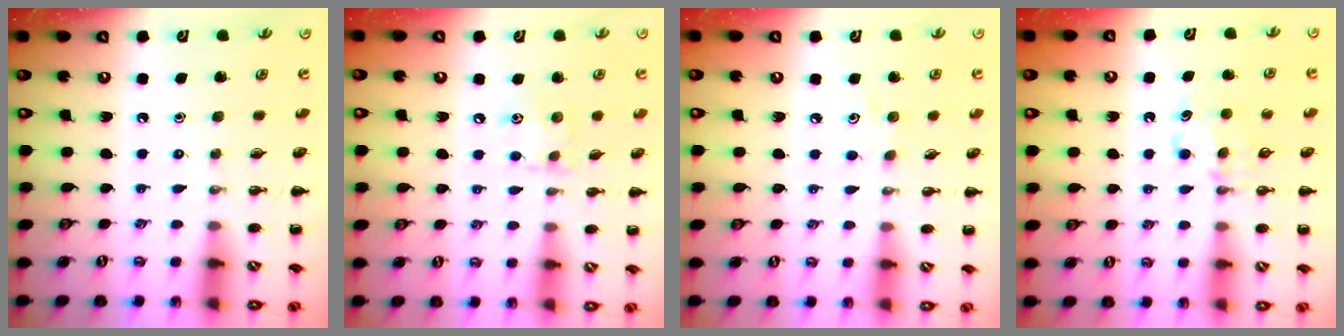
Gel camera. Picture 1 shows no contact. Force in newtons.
{"total": 7.2, "press": 7.1, "slide": 1.0}
{"total": 3.8, "press": 3.7, "slide": 1.0}
{"total": 6.7, "press": 6.5, "slide": 1.7}